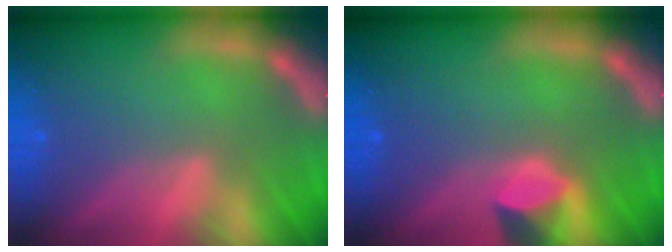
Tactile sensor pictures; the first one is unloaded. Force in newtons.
{"total": 2.4}